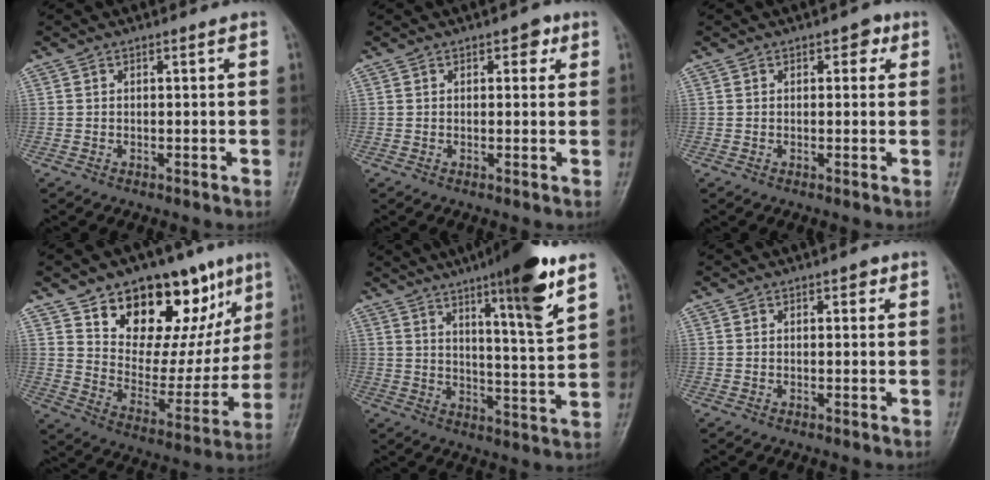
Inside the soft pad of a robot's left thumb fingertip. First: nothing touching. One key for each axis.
{"total": 2.5, "fx": 1.2, "fy": 1.6, "fz": 1.5, "tx": -0.001, "ty": 0.000, "tz": 0.010}
{"total": 2.5, "fx": 1.0, "fy": 1.6, "fz": 1.6, "tx": 0.000, "ty": 0.002, "tz": 0.007}
{"total": 23.1, "fx": 12.9, "fy": 12.6, "fz": 14.4, "tx": -0.140, "ty": -0.043, "tz": 0.208}
{"total": 15.5, "fx": 9.2, "fy": 1.9, "fz": 12.3, "tx": -0.175, "ty": -0.052, "tz": 0.140}
{"total": 1.5, "fx": 0.8, "fy": 0.9, "fz": 1.0, "tx": -0.002, "ty": 0.000, "tz": 0.006}